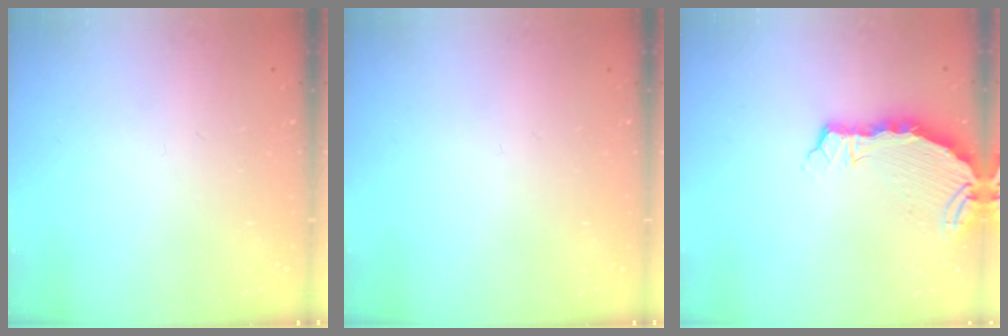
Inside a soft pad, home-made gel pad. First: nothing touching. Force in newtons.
{"total": 0.0}
{"total": 8.8, "press": 7.7, "slide": 4.1}